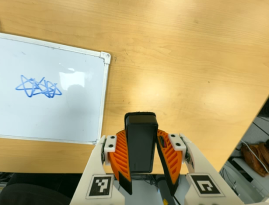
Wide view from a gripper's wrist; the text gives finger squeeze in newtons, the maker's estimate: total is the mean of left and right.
{"total": 7.3, "left": 6.2, "right": 8.3}